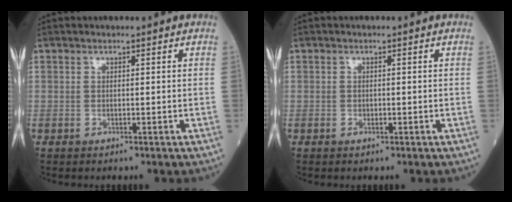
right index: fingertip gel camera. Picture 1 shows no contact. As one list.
[{"total": 0.7, "force": [-0.1, 0.5, 0.5], "torque": [-0.014, 0.001, 0.002]}]